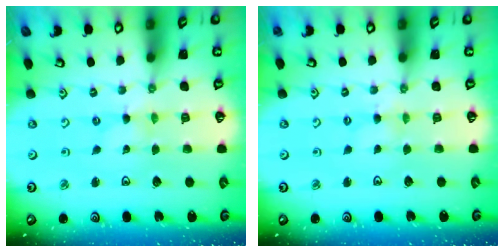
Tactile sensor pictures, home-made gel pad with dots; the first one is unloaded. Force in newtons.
{"total": 1.0, "press": 1.0, "slide": 0.2}